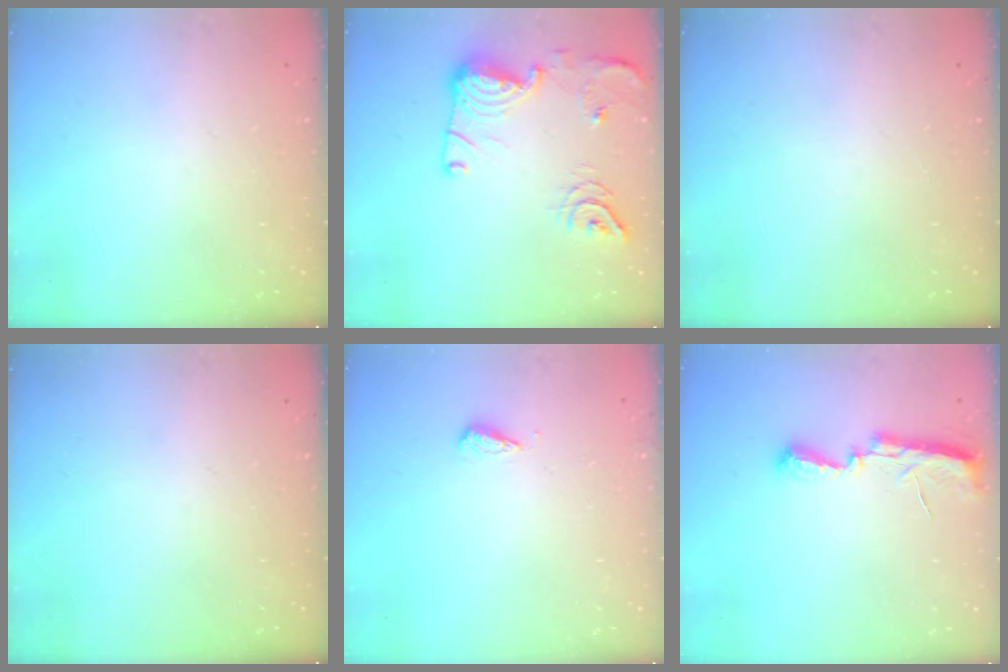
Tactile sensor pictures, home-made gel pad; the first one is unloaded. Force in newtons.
{"total": 19.3, "press": 18.6, "slide": 5.2}
{"total": 0.0}
{"total": 0.0}
{"total": 3.0, "press": 3.0, "slide": 0.1}
{"total": 7.0, "press": 7.0, "slide": 0.5}